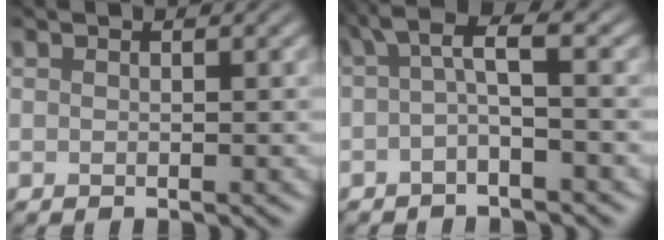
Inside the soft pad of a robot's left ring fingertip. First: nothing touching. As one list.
[{"total": 2.9, "force": [0.1, 0.5, 2.9], "torque": [-0.053, 0.012, -0.003]}]